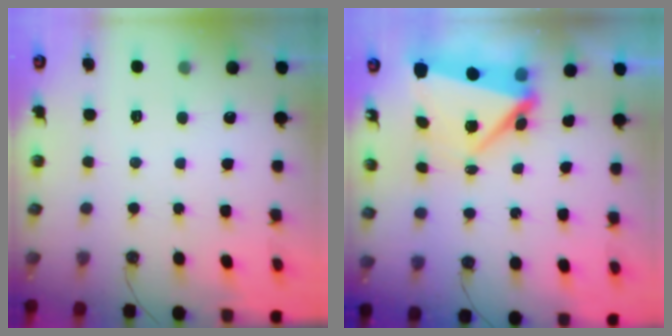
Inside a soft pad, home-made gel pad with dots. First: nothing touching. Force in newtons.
{"total": 6.8, "press": 6.7, "slide": 1.0}